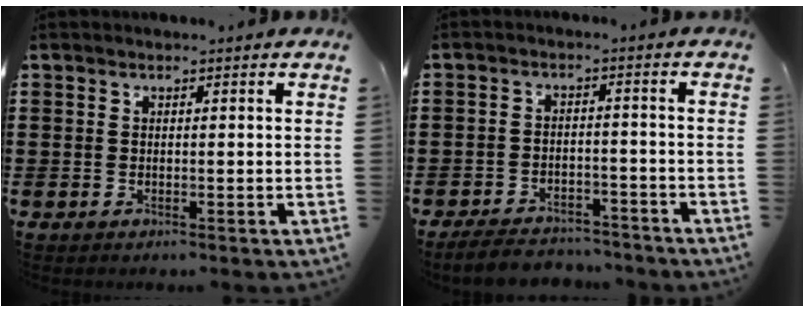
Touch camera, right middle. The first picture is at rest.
{"total": 4.2, "force": [-4.1, 0.7, 0.7], "torque": [-0.021, 0.002, -0.087]}